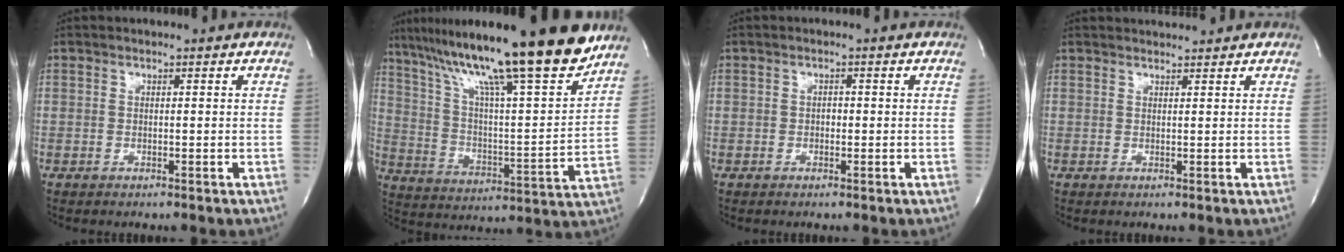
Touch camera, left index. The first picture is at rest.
{"total": 24.5, "force": [18.7, 1.1, 15.8], "torque": [-0.267, -0.004, 0.298]}
{"total": 0.9, "force": [-0.3, 0.6, 0.6], "torque": [-0.008, 0.001, -0.007]}
{"total": 3.0, "force": [3.0, 0.2, 0.4], "torque": [-0.010, 0.019, 0.042]}